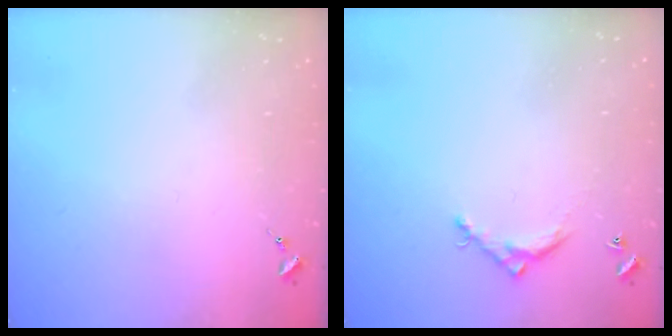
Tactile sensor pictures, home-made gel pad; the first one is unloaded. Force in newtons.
{"total": 5.5, "press": 5.5, "slide": 0.3}